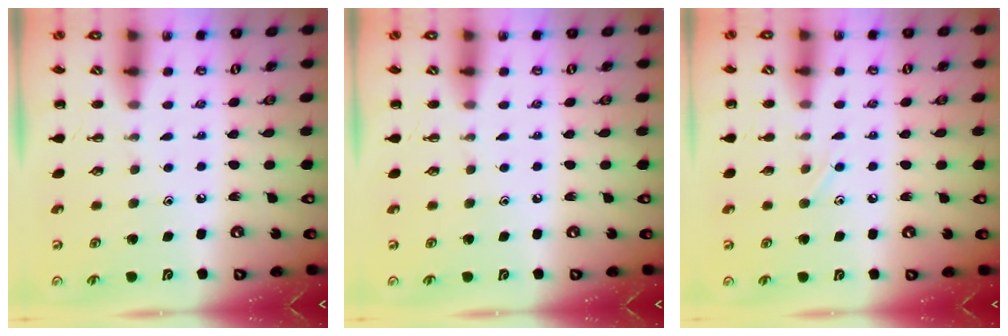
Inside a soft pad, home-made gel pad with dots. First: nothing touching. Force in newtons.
{"total": 0.0}
{"total": 4.5, "press": 4.3, "slide": 1.1}